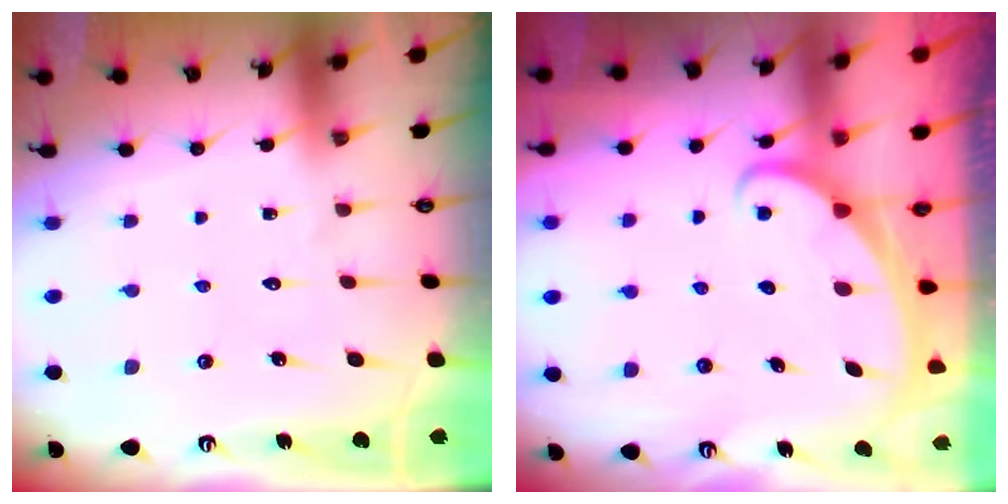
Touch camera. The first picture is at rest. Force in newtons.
{"total": 1.7, "press": 1.7, "slide": 0.1}